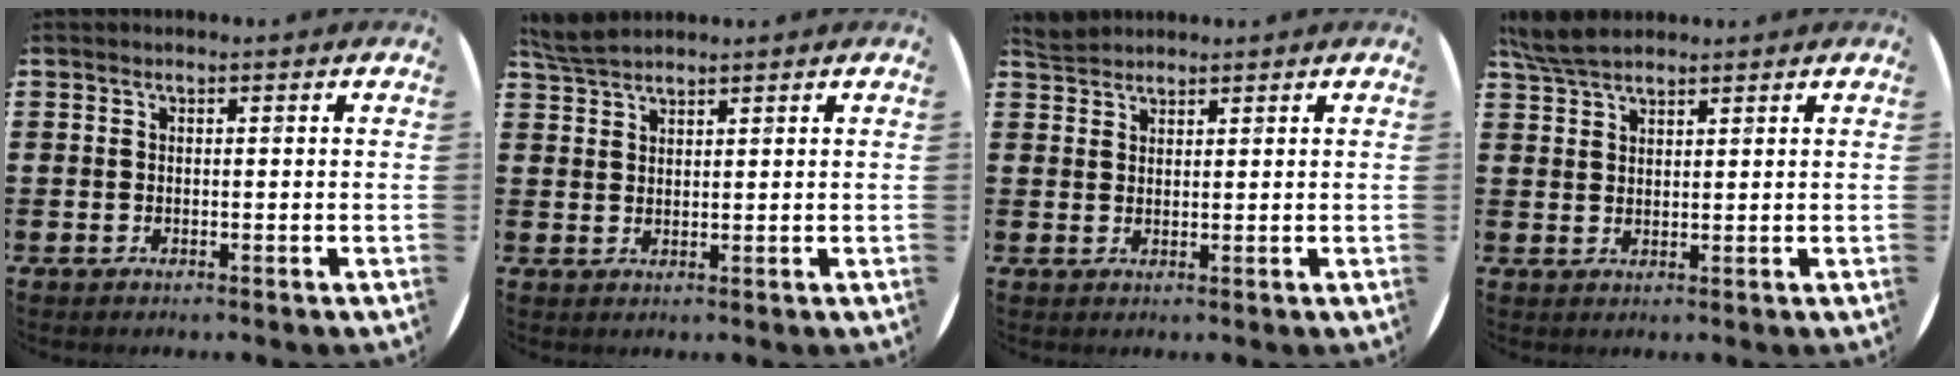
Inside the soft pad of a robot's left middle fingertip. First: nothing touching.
{"total": 3.4, "force": [3.2, 0.6, 1.1], "torque": [-0.029, 0.002, 0.061]}
{"total": 2.3, "force": [2.2, 0.6, 0.1], "torque": [0.002, 0.001, 0.042]}
{"total": 4.8, "force": [4.2, 1.2, 2.0], "torque": [-0.049, -0.001, 0.080]}